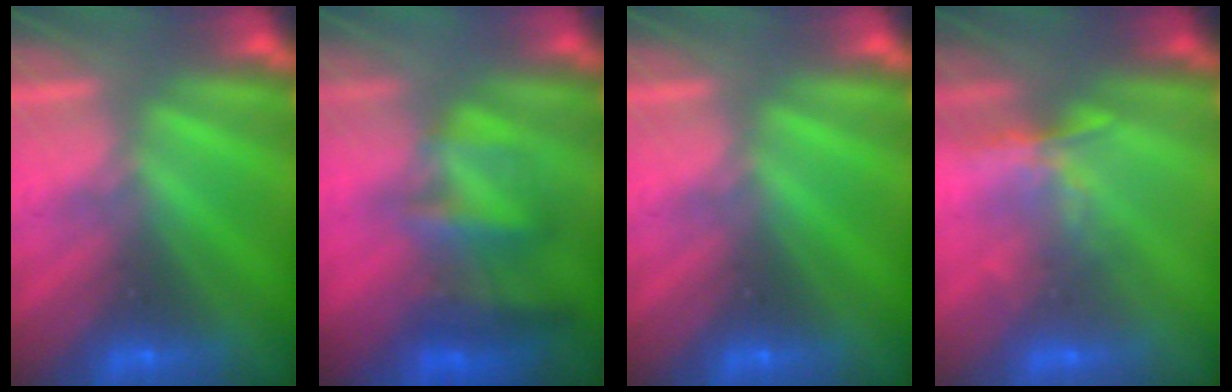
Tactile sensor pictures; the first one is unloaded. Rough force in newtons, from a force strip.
{"total": 4.7}
{"total": 0.0}
{"total": 2.4}